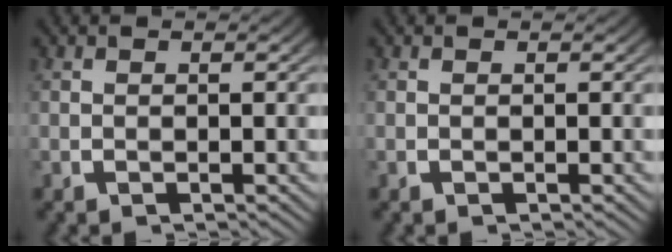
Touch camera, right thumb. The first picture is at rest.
{"total": 0.0}